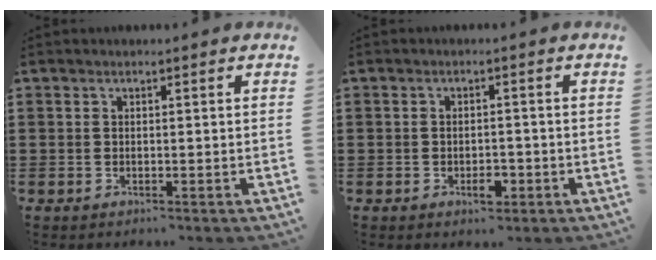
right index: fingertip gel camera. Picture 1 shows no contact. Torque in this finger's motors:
{"motor_torque": [0.63, 0.21, 0.12, 0.03]}